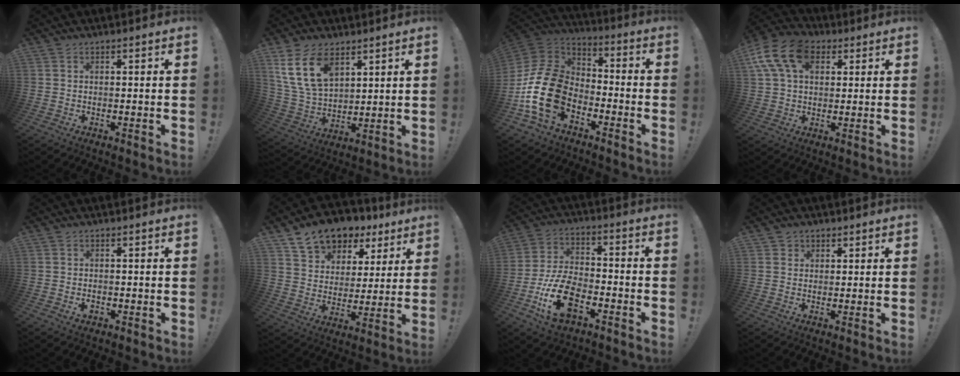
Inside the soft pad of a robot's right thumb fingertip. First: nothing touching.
{"total": 14.8, "force": [7.9, 8.8, 8.9], "torque": [-0.195, -0.036, 0.151]}
{"total": 20.1, "force": [-6.7, 13.3, 13.4], "torque": [-0.269, 0.040, -0.105]}
{"total": 15.4, "force": [5.8, 10.3, 9.9], "torque": [-0.176, -0.015, 0.109]}
{"total": 1.1, "force": [-0.6, 0.7, 0.6], "torque": [-0.009, 0.001, -0.011]}
{"total": 13.0, "force": [9.4, 7.7, 4.6], "torque": [-0.072, -0.066, 0.172]}
{"total": 16.8, "force": [-8.0, 9.2, 11.6], "torque": [-0.228, 0.046, -0.132]}
{"total": 2.4, "force": [1.4, 1.9, 0.2], "torque": [0.005, -0.006, 0.022]}